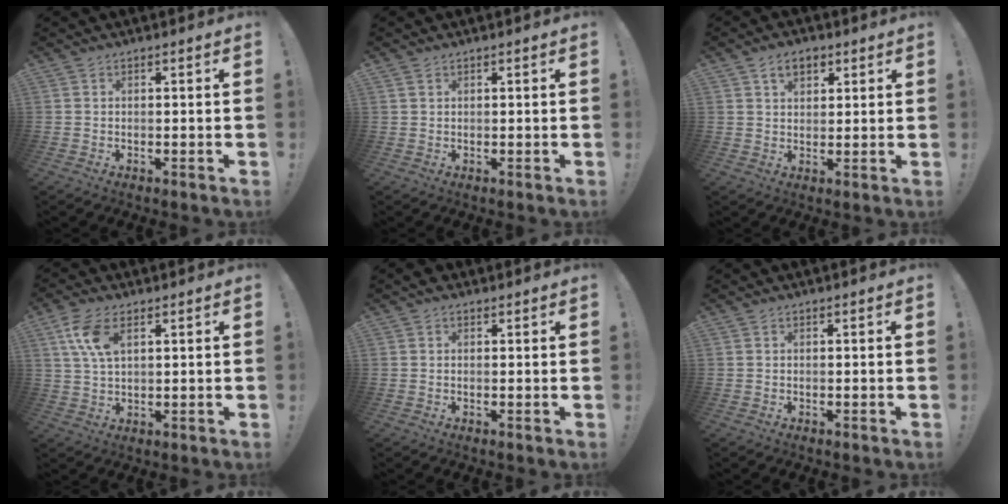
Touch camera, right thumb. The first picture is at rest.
{"total": 0.6, "force": [0.5, 0.4, 0.0], "torque": [-0.004, 0.001, 0.010]}
{"total": 5.6, "force": [3.0, 3.6, 3.1], "torque": [-0.042, -0.003, 0.053]}
{"total": 9.0, "force": [3.9, 4.5, 6.7], "torque": [-0.138, -0.006, 0.072]}
{"total": 1.2, "force": [0.9, 0.7, 0.5], "torque": [-0.004, -0.001, 0.015]}
{"total": 0.0}